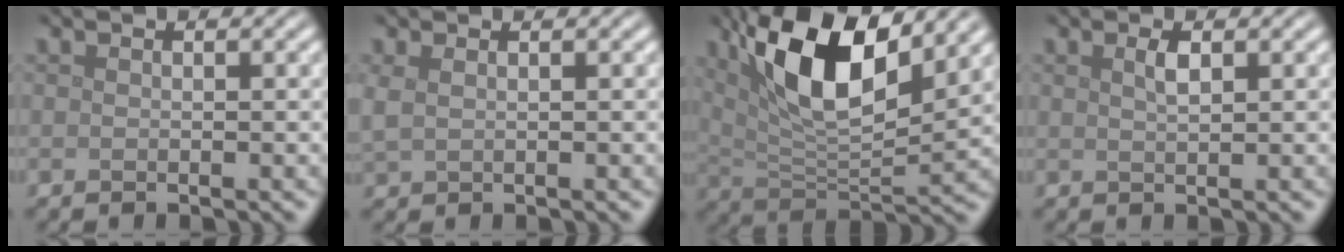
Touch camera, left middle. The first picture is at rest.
{"total": 1.3, "force": [0.7, 0.6, 0.9], "torque": [-0.023, 0.001, 0.017]}
{"total": 10.8, "force": [4.8, 3.9, 8.9], "torque": [-0.160, 0.001, 0.085]}
{"total": 1.3, "force": [0.7, 0.4, 1.0], "torque": [-0.021, 0.002, 0.012]}